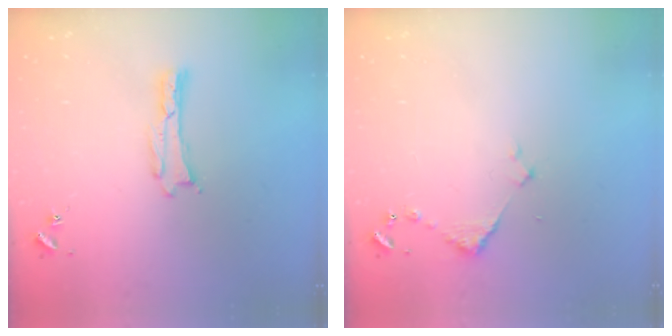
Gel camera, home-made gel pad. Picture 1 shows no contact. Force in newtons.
{"total": 2.9, "press": 2.9, "slide": 0.3}